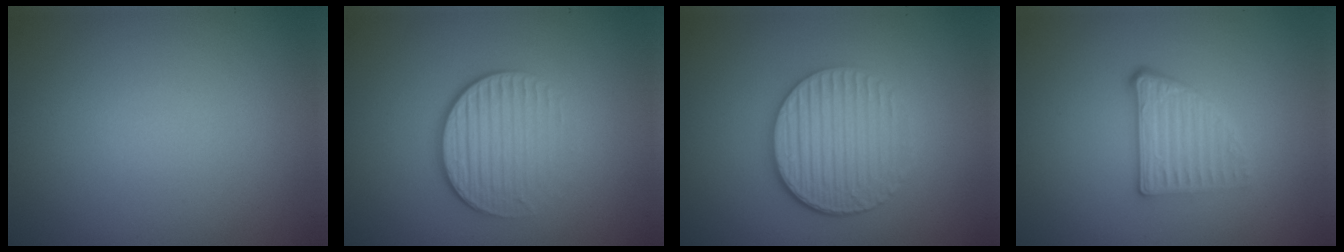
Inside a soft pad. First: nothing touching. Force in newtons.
{"total": 4.0, "press": 2.7, "slide": 3.0}
{"total": 4.7, "press": 3.7, "slide": 3.0}
{"total": 2.9, "press": 2.5, "slide": 1.4}